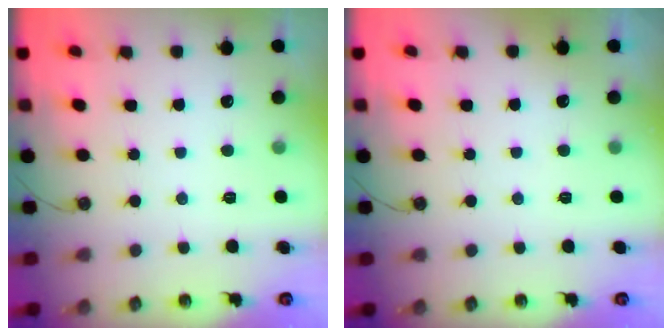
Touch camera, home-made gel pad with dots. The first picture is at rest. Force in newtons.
{"total": 1.7, "press": 0.3, "slide": 1.7}